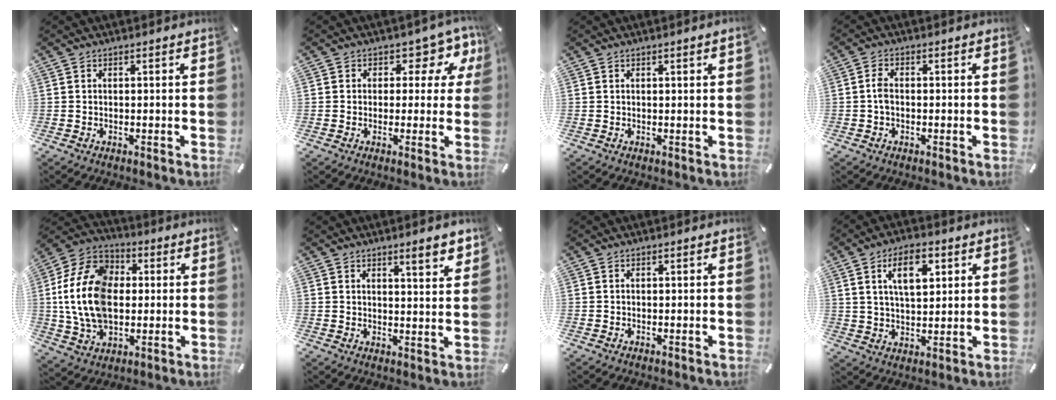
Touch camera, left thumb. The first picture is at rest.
{"total": 8.4, "force": [3.0, 5.7, 5.5], "torque": [-0.066, -0.016, 0.048]}
{"total": 0.7, "force": [0.4, 0.0, 0.6], "torque": [-0.010, -0.001, 0.006]}
{"total": 2.7, "force": [-0.3, 1.6, 2.1], "torque": [-0.040, 0.005, -0.005]}
{"total": 17.5, "force": [0.1, 13.2, 11.5], "torque": [-0.271, 0.013, -0.003]}
{"total": 5.4, "force": [4.0, 1.4, 3.2], "torque": [-0.041, -0.026, 0.064]}
{"total": 0.0}
{"total": 9.3, "force": [4.2, 4.8, 6.7], "torque": [-0.112, -0.001, 0.070]}